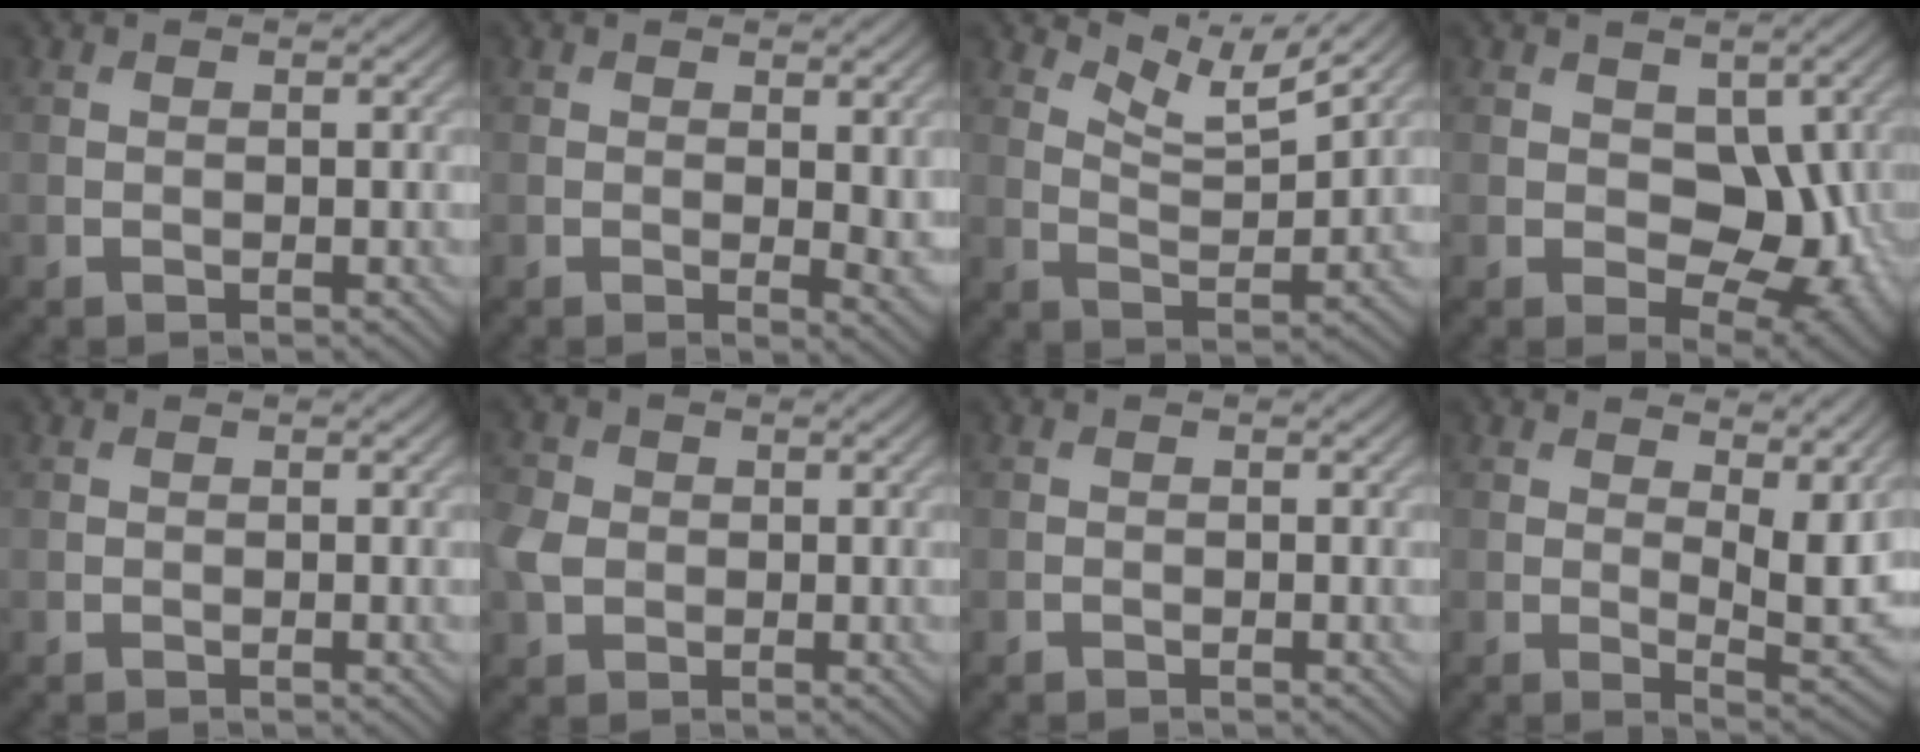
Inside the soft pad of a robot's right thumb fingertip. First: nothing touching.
{"total": 3.3, "force": [0.7, 1.3, 2.9], "torque": [-0.044, -0.007, 0.012]}
{"total": 5.6, "force": [4.7, 1.0, 2.9], "torque": [-0.073, -0.003, 0.090]}
{"total": 7.8, "force": [-0.1, 5.4, 5.7], "torque": [-0.082, -0.017, 0.004]}
{"total": 0.0}
{"total": 3.8, "force": [-0.3, 3.2, 2.1], "torque": [-0.065, 0.004, -0.011]}
{"total": 0.0}
{"total": 7.6, "force": [2.9, 3.2, 6.2], "torque": [-0.096, -0.014, 0.051]}